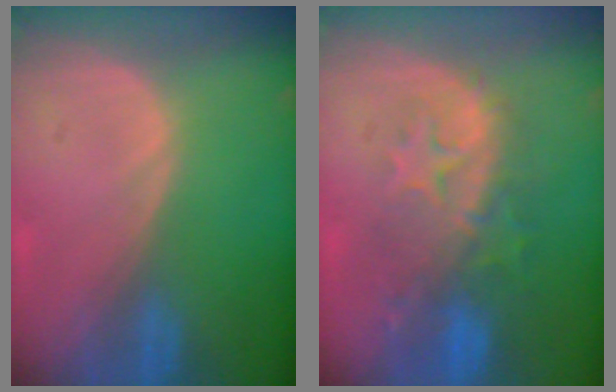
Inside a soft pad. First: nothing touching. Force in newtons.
{"total": 9.8, "press": 8.8, "slide": 4.3}